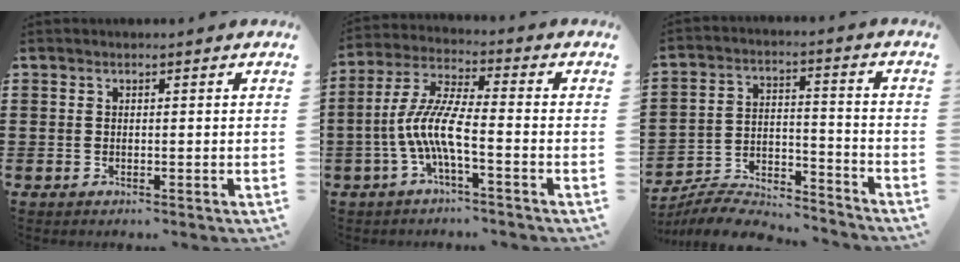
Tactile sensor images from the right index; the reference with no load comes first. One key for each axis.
{"total": 8.2, "fx": -3.0, "fy": 1.4, "fz": 7.5, "tx": -0.176, "ty": -0.016, "tz": -0.064}
{"total": 6.7, "fx": -6.5, "fy": 1.2, "fz": 1.3, "tx": -0.028, "ty": 0.007, "tz": -0.130}